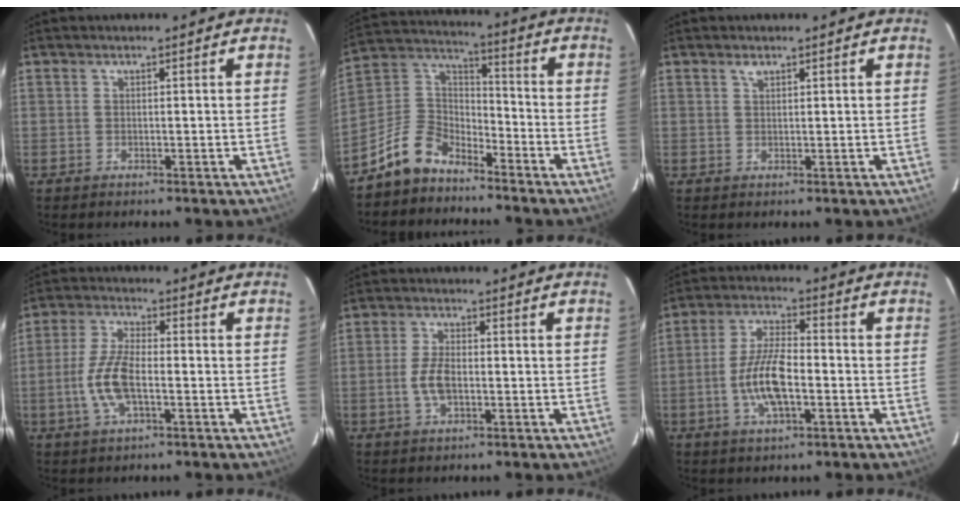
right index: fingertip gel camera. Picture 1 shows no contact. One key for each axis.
{"total": 11.6, "fx": -8.7, "fy": 6.2, "fz": 4.6, "tx": -0.115, "ty": 0.032, "tz": -0.167}
{"total": 1.0, "fx": 0.7, "fy": 0.5, "fz": 0.6, "tx": -0.010, "ty": 0.003, "tz": 0.013}
{"total": 8.7, "fx": -2.3, "fy": 3.4, "fz": 7.7, "tx": -0.168, "ty": 0.003, "tz": -0.046}
{"total": 5.0, "fx": -1.1, "fy": 2.5, "fz": 4.2, "tx": -0.089, "ty": 0.001, "tz": -0.019}
{"total": 10.1, "fx": -2.8, "fy": 3.6, "fz": 8.9, "tx": -0.183, "ty": 0.003, "tz": -0.053}